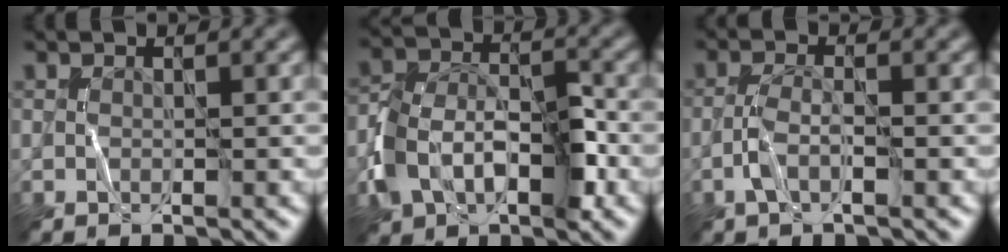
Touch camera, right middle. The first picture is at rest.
{"total": 6.0, "force": [-2.4, 3.9, 3.9], "torque": [-0.071, 0.007, -0.046]}
{"total": 1.6, "force": [-0.9, 0.5, 1.3], "torque": [-0.030, 0.009, -0.026]}